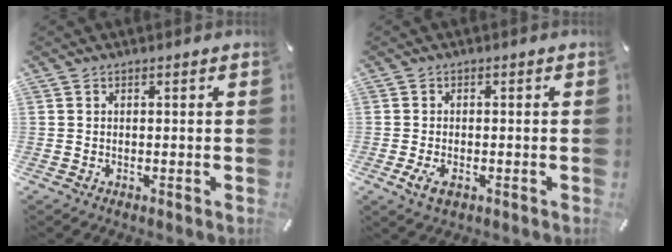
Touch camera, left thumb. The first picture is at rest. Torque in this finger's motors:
{"motor_torque": [0.13, 0.73, 0.28, 0.35, 0.03]}